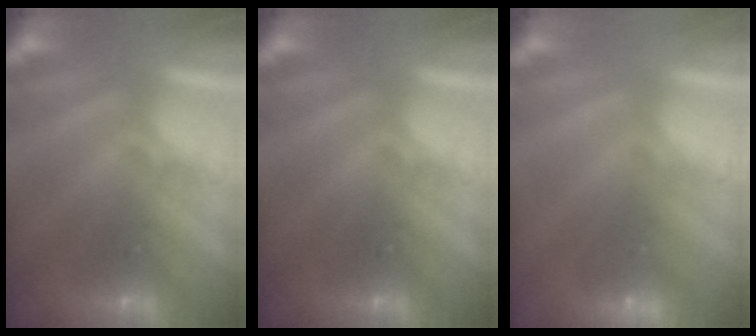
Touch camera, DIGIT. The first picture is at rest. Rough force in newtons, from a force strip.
{"total": 0.0}
{"total": 1.9}